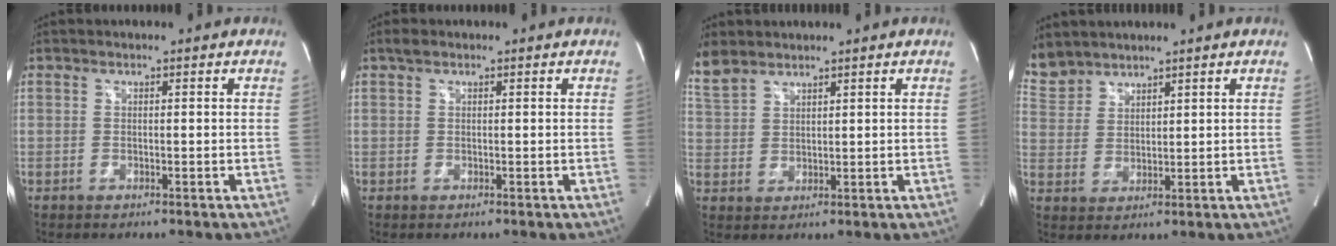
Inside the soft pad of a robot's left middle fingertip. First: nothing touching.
{"total": 1.0, "force": [0.7, 0.4, 0.5], "torque": [-0.013, 0.014, 0.012]}
{"total": 5.5, "force": [4.8, 1.9, 1.7], "torque": [-0.051, 0.015, 0.112]}
{"total": 6.7, "force": [6.0, 2.8, 0.6], "torque": [-0.019, 0.010, 0.134]}